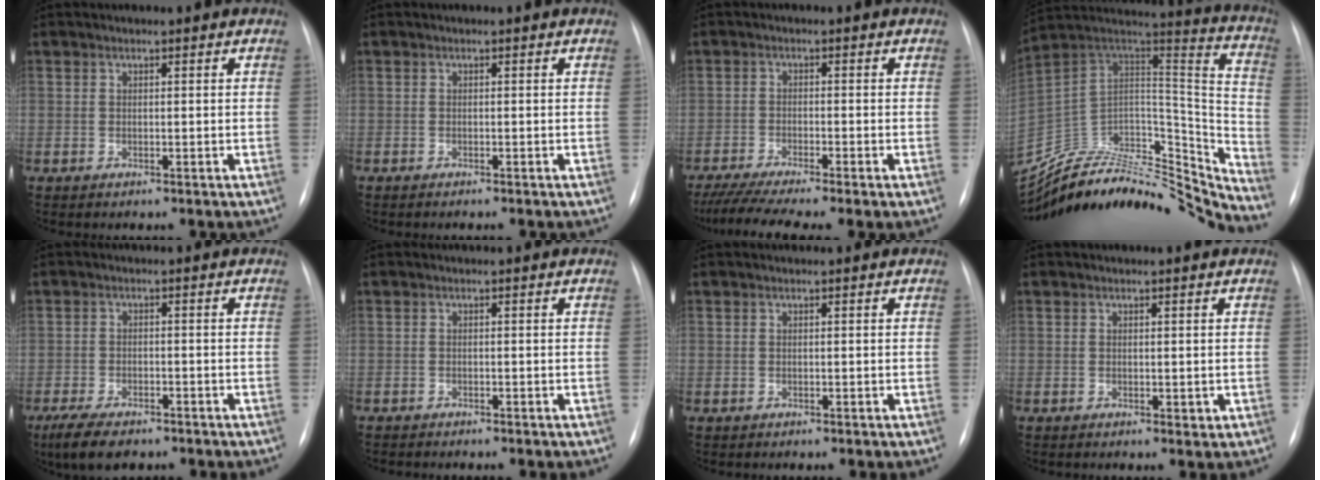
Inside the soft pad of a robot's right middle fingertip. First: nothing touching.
{"total": 0.9, "force": [-0.8, 0.0, 0.5], "torque": [-0.009, -0.004, -0.010]}
{"total": 9.2, "force": [-7.3, 0.1, 5.6], "torque": [-0.094, -0.016, -0.119]}
{"total": 30.3, "force": [-28.3, 5.6, 9.0], "torque": [-0.126, 0.019, -0.430]}
{"total": 7.1, "force": [-5.2, 2.5, 4.1], "torque": [-0.076, -0.012, -0.082]}
{"total": 1.6, "force": [-1.5, 0.3, 0.5], "torque": [-0.008, -0.004, -0.020]}
{"total": 0.0}
{"total": 0.9, "force": [0.1, 0.6, 0.6], "torque": [-0.006, -0.002, 0.004]}